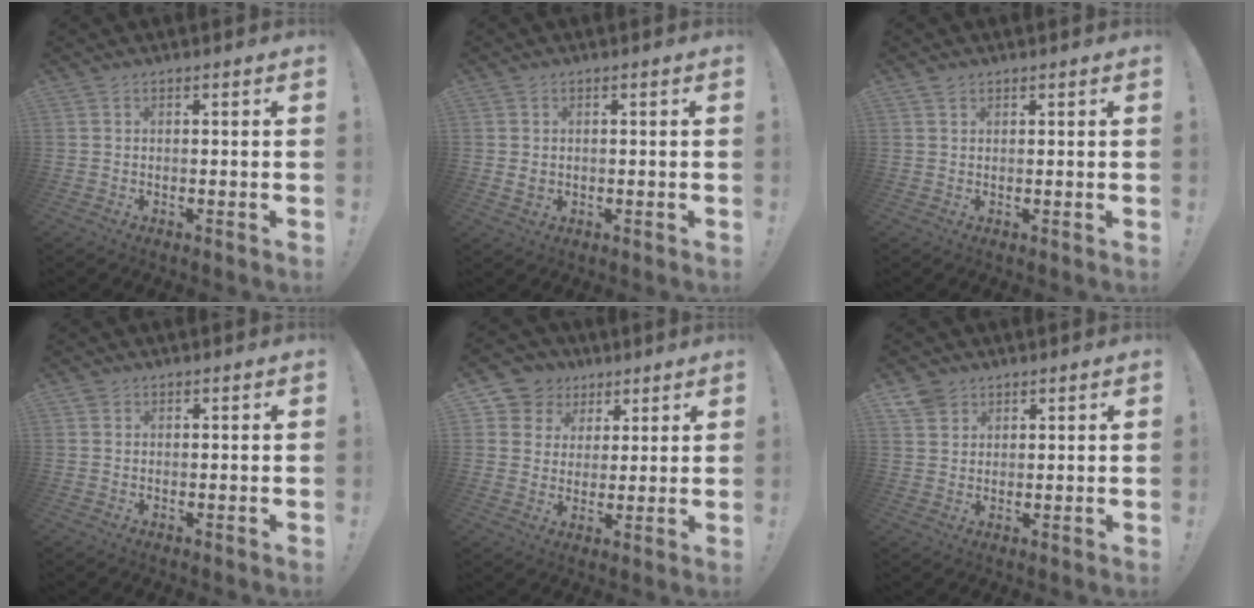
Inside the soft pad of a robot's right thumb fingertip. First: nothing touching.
{"total": 1.6, "force": [0.3, 1.3, 0.9], "torque": [-0.011, 0.001, 0.005]}
{"total": 1.2, "force": [0.9, 0.7, 0.2], "torque": [0.003, -0.003, 0.017]}
{"total": 0.7, "force": [0.5, 0.5, 0.1], "torque": [-0.007, 0.002, 0.010]}
{"total": 8.3, "force": [3.6, 7.3, 1.6], "torque": [-0.026, -0.022, 0.077]}
{"total": 5.9, "force": [4.2, 3.9, 1.4], "torque": [-0.027, -0.024, 0.082]}